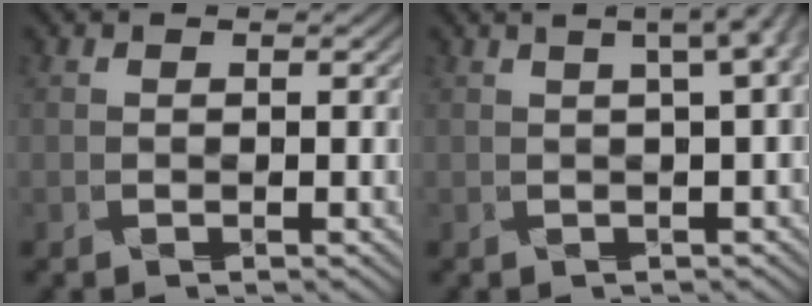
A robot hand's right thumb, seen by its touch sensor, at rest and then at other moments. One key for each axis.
{"total": 5.4, "fx": 1.2, "fy": 1.3, "fz": 5.0, "tx": -0.082, "ty": 0.002, "tz": 0.026}